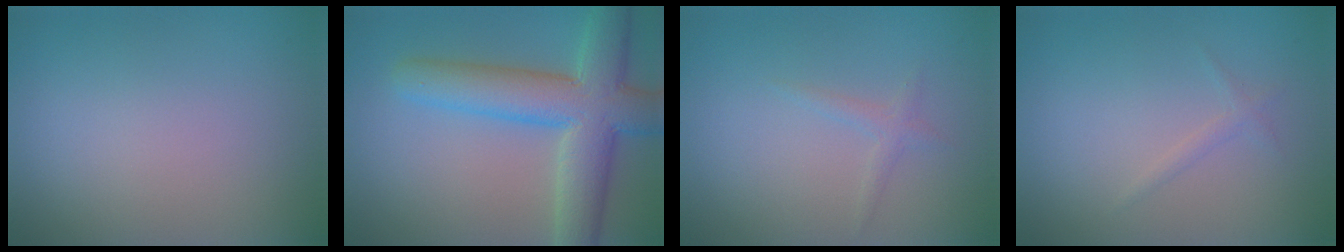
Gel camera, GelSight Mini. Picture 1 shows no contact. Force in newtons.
{"total": 8.6, "press": 8.6, "slide": 0.4}
{"total": 1.0, "press": 1.0, "slide": 0.1}
{"total": 0.8, "press": 0.8, "slide": 0.1}